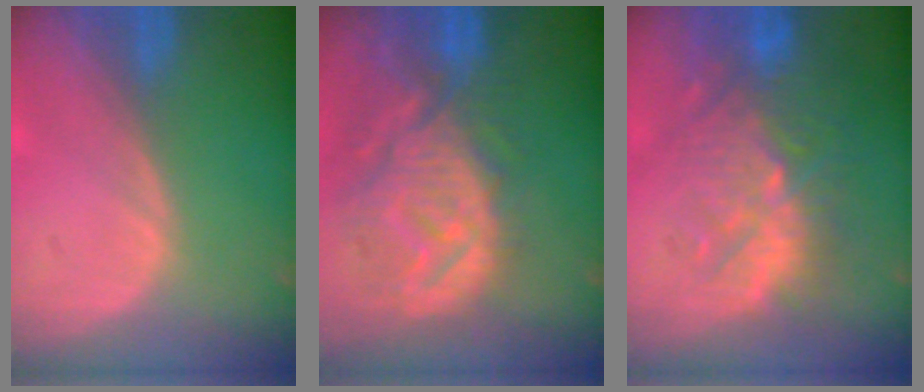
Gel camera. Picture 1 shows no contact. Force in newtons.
{"total": 12.3, "press": 11.0, "slide": 5.3}
{"total": 10.1, "press": 9.7, "slide": 2.8}